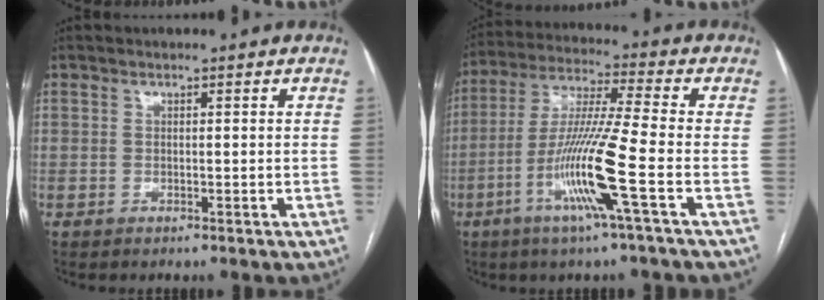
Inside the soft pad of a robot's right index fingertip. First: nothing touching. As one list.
[{"total": 13.4, "force": [-4.9, -1.6, 12.3], "torque": [-0.246, -0.015, -0.101]}]